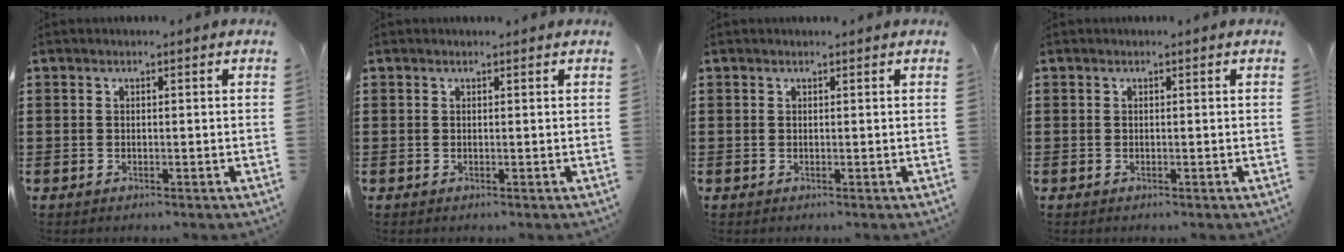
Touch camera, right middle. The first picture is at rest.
{"total": 0.0}
{"total": 0.0}
{"total": 0.0}